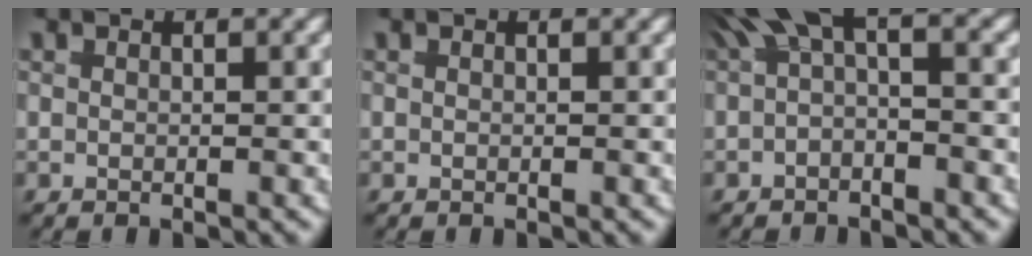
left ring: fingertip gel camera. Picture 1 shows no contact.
{"total": 0.0}
{"total": 3.5, "force": [1.0, 1.6, 3.0], "torque": [-0.054, 0.003, 0.013]}